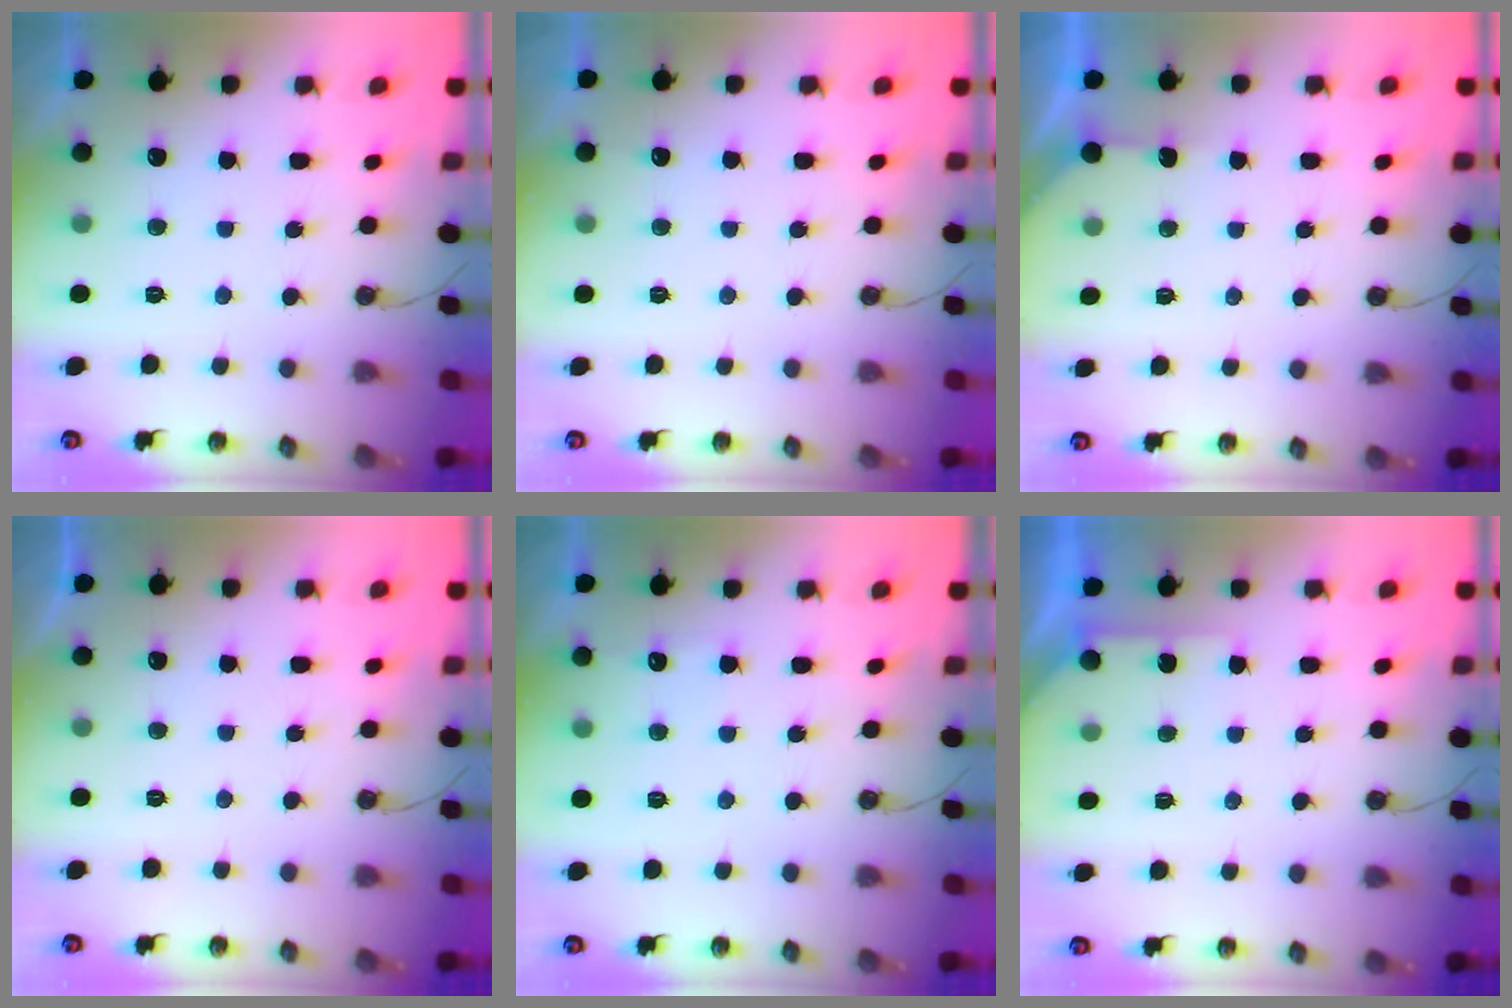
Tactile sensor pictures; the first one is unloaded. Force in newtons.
{"total": 2.9, "press": 2.9, "slide": 0.4}
{"total": 3.8, "press": 3.8, "slide": 0.3}
{"total": 0.0}
{"total": 4.4, "press": 4.4, "slide": 0.4}
{"total": 4.4, "press": 4.4, "slide": 0.3}